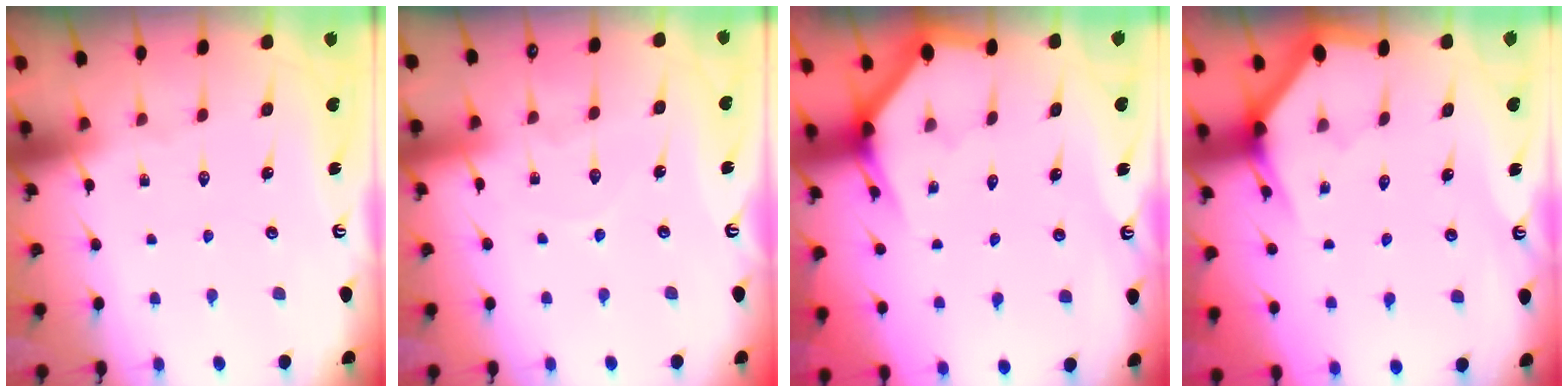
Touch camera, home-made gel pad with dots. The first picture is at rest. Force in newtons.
{"total": 5.3, "press": 5.3, "slide": 0.5}
{"total": 2.9, "press": 2.9, "slide": 0.1}
{"total": 3.1, "press": 3.1, "slide": 0.2}